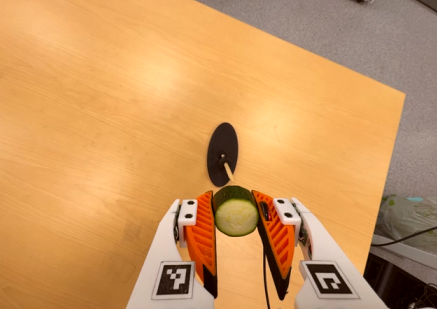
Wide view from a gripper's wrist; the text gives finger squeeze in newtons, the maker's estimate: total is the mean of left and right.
{"total": 13.2, "left": 14.1, "right": 12.3}